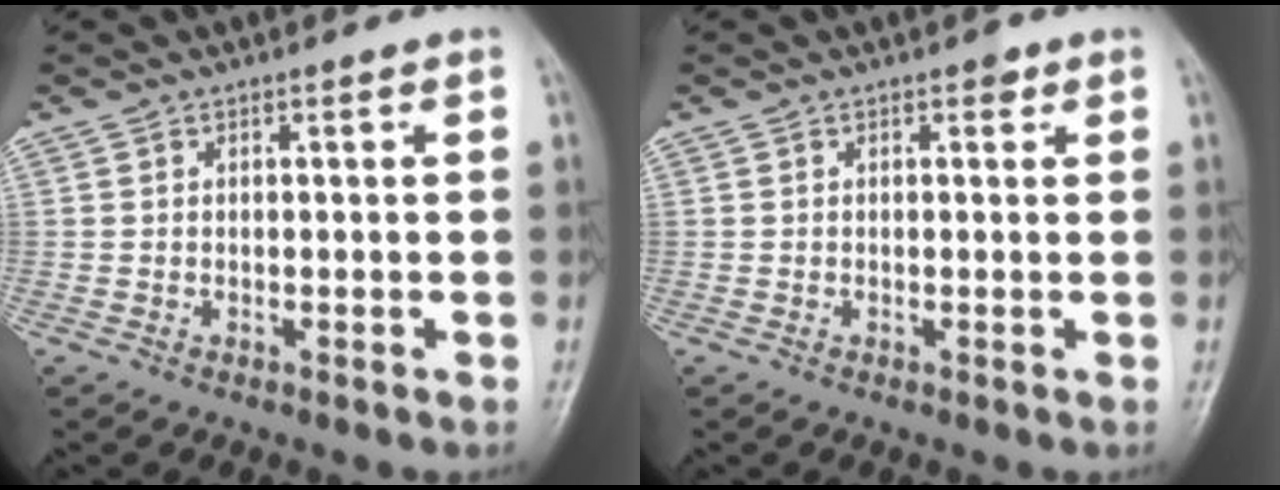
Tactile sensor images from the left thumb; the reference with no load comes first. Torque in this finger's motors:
{"motor_torque": [0.87, 0.14, 0.22, 0.04, 0.00]}